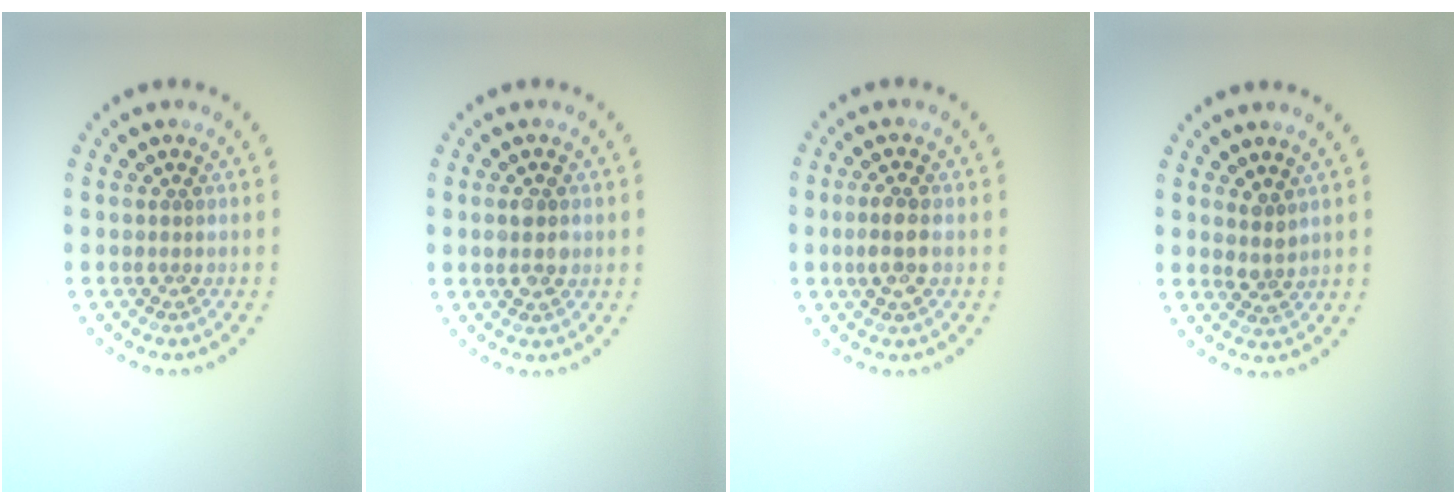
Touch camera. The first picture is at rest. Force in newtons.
{"total": 1.9, "press": 1.9, "slide": 0.2}
{"total": 2.5, "press": 2.4, "slide": 0.5}
{"total": 1.5, "press": 1.2, "slide": 0.9}